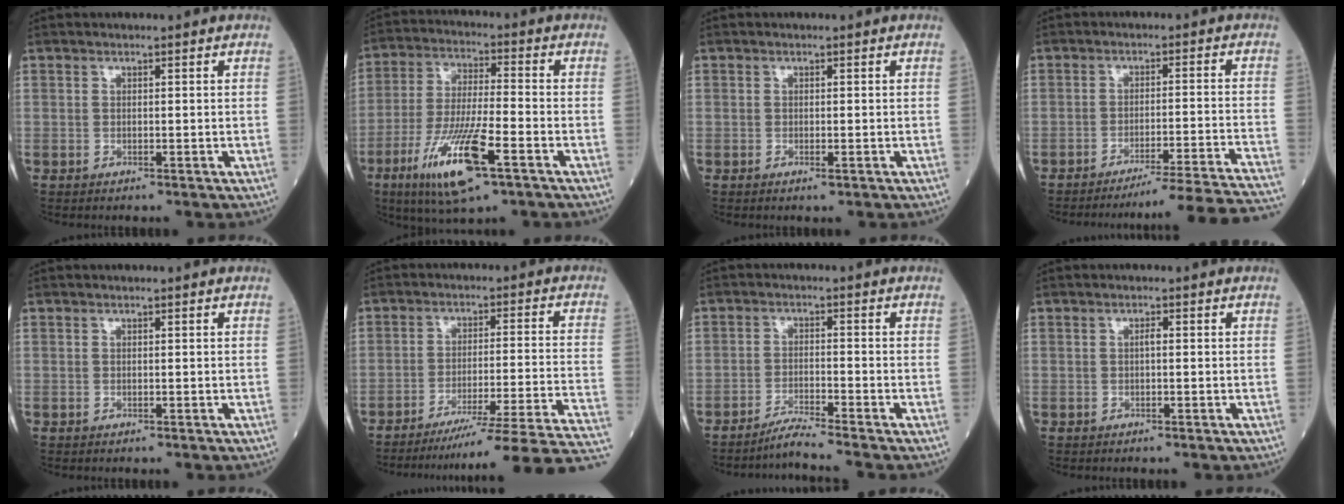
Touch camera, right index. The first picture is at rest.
{"total": 13.9, "force": [-6.6, 2.1, 12.1], "torque": [-0.240, -0.025, -0.116]}
{"total": 0.9, "force": [-0.4, 0.2, 0.8], "torque": [-0.014, -0.003, -0.006]}
{"total": 20.3, "force": [-19.1, -3.4, 5.8], "torque": [-0.027, -0.035, -0.249]}
{"total": 0.0}
{"total": 23.3, "force": [-20.5, -3.8, 10.2], "torque": [-0.072, -0.034, -0.279]}
{"total": 4.1, "force": [-3.6, -1.8, 0.9], "torque": [-0.021, -0.022, -0.067]}
{"total": 0.8, "force": [0.0, 0.2, 0.7], "torque": [-0.014, 0.002, -0.001]}